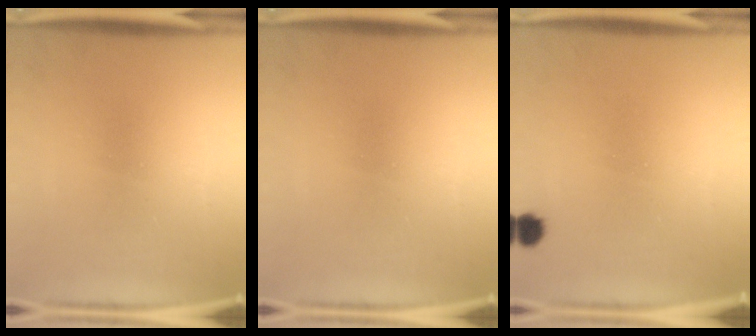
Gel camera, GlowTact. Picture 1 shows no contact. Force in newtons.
{"total": 0.0}
{"total": 2.3}